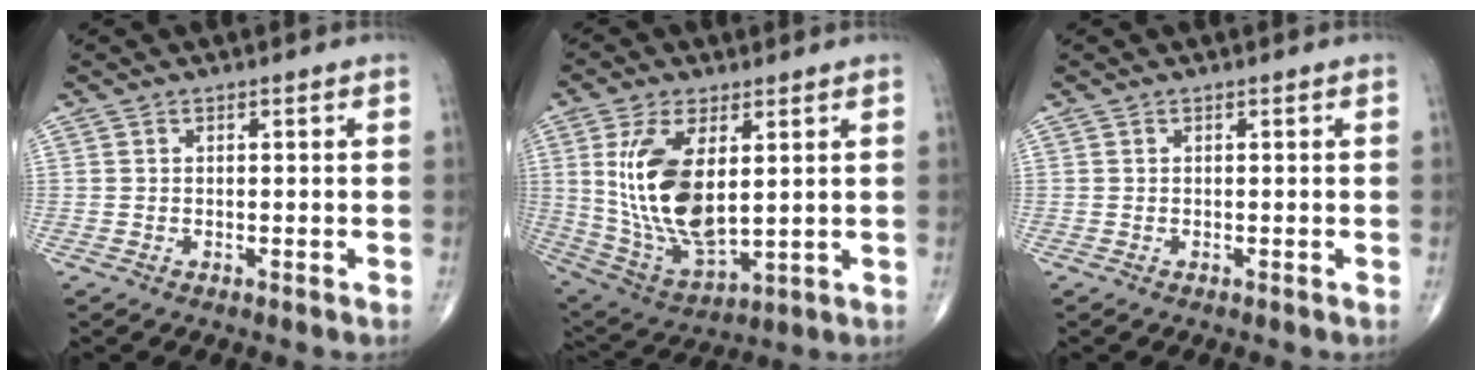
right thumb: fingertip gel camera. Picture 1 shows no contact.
{"total": 16.7, "force": [3.2, 8.0, 14.3], "torque": [-0.278, -0.022, 0.078]}
{"total": 0.0}